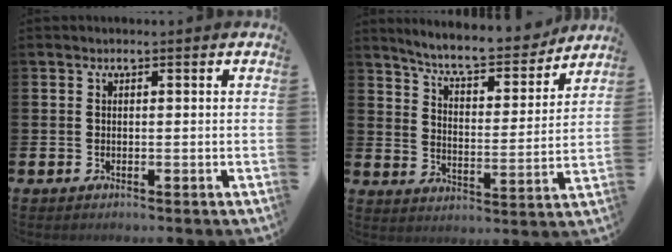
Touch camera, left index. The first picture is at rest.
{"total": 8.2, "force": [7.6, 1.4, 2.6], "torque": [-0.068, -0.059, 0.128]}